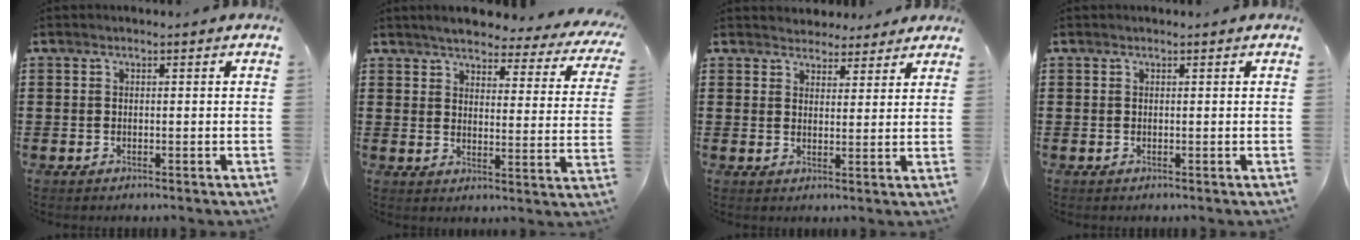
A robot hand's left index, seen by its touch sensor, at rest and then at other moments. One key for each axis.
{"total": 4.6, "fx": 4.3, "fy": 0.3, "fz": 1.7, "tx": -0.046, "ty": -0.034, "tz": 0.068}
{"total": 3.3, "fx": 3.1, "fy": 1.2, "fz": -0.2, "tx": -0.009, "ty": -0.004, "tz": 0.059}
{"total": 0.0}